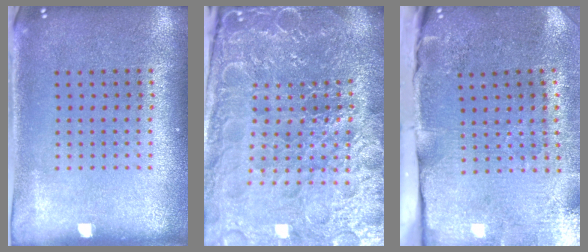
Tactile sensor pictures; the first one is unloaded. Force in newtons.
{"total": 5.5, "press": 5.1, "slide": 2.0}
{"total": 4.8, "press": 3.9, "slide": 2.8}